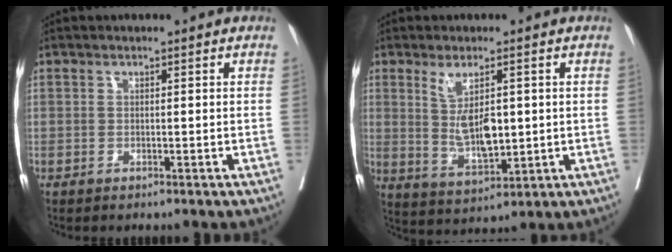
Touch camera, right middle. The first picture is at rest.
{"total": 7.3, "force": [1.0, 2.4, 6.9], "torque": [-0.132, -0.015, 0.030]}